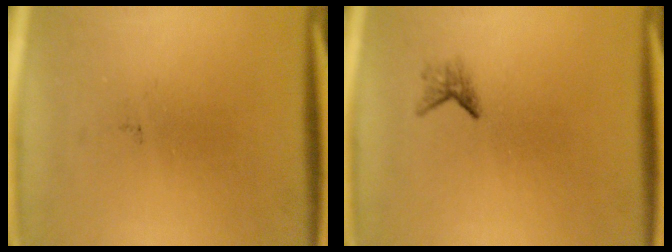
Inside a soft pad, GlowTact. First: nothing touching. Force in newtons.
{"total": 1.2}